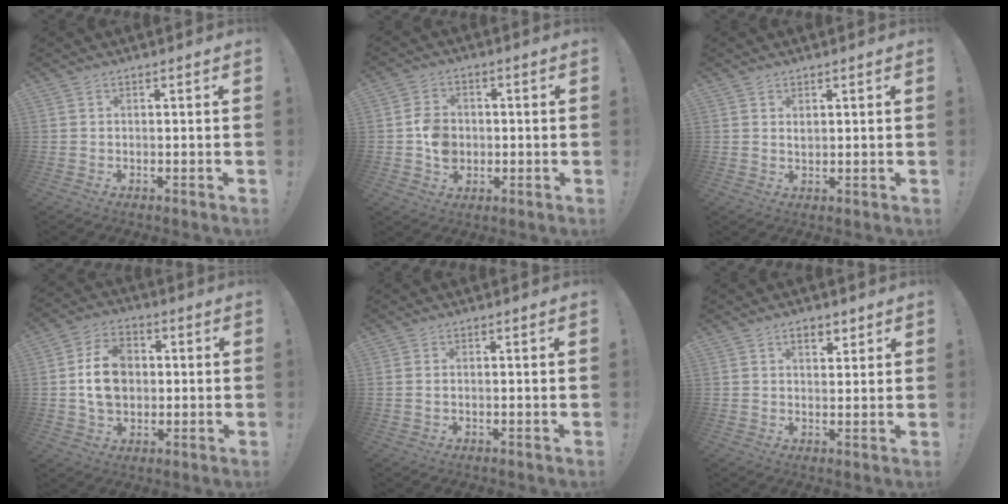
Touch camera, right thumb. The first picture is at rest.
{"total": 8.4, "force": [-1.2, 7.1, 4.3], "torque": [-0.074, 0.021, -0.015]}
{"total": 1.3, "force": [0.9, 0.8, 0.4], "torque": [0.005, -0.005, 0.015]}
{"total": 12.6, "force": [0.8, 9.9, 7.7], "torque": [-0.114, 0.009, 0.018]}
{"total": 0.9, "force": [0.1, -0.2, 0.8], "torque": [-0.016, -0.002, 0.001]}
{"total": 4.3, "force": [2.5, 2.5, 2.5], "torque": [-0.027, -0.006, 0.042]}